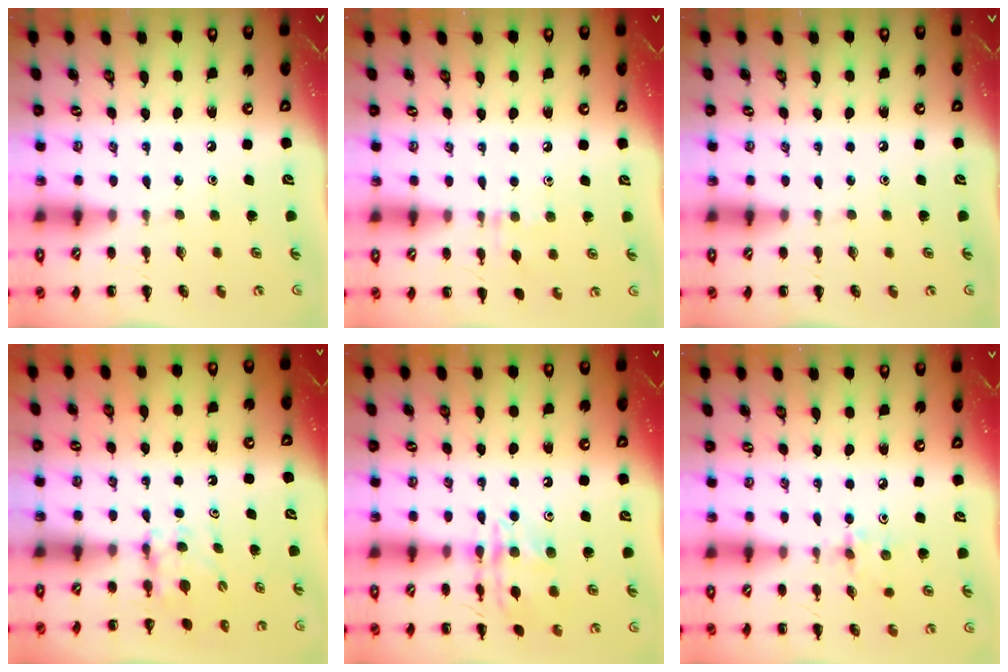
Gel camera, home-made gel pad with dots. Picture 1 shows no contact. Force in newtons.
{"total": 7.1, "press": 6.6, "slide": 2.7}
{"total": 0.0}
{"total": 3.8, "press": 3.6, "slide": 1.3}
{"total": 14.0, "press": 13.9, "slide": 0.7}
{"total": 2.2, "press": 2.2, "slide": 0.5}